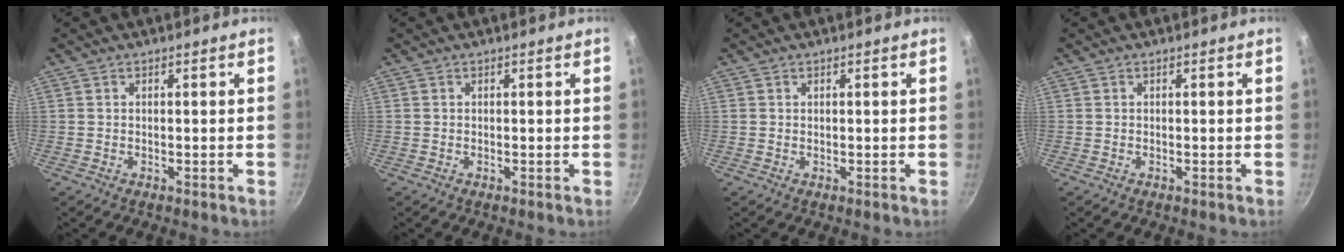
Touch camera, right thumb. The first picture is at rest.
{"total": 0.0}
{"total": 0.0}
{"total": 0.0}